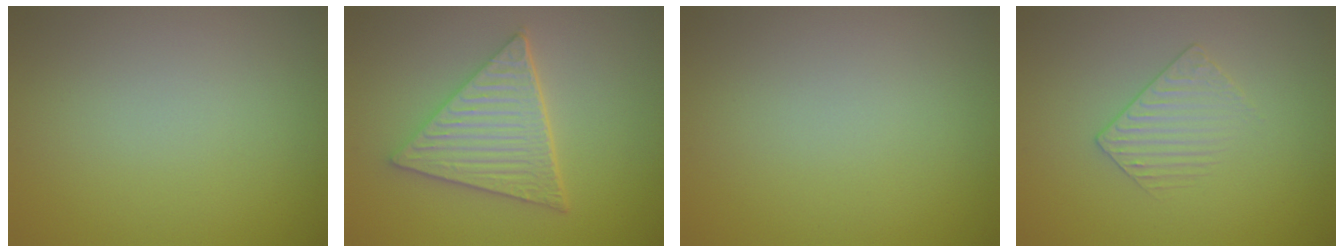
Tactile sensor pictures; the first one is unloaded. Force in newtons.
{"total": 5.6, "press": 4.5, "slide": 3.3}
{"total": 0.0}
{"total": 1.4, "press": 0.9, "slide": 1.1}